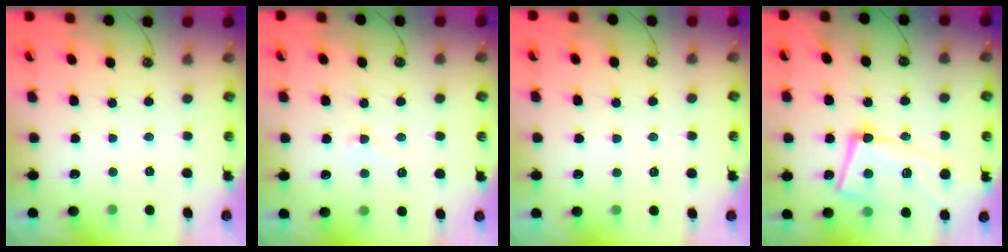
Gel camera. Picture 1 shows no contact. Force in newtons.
{"total": 2.8, "press": 2.6, "slide": 1.2}
{"total": 5.2, "press": 5.2, "slide": 0.2}
{"total": 16.1, "press": 15.9, "slide": 2.7}